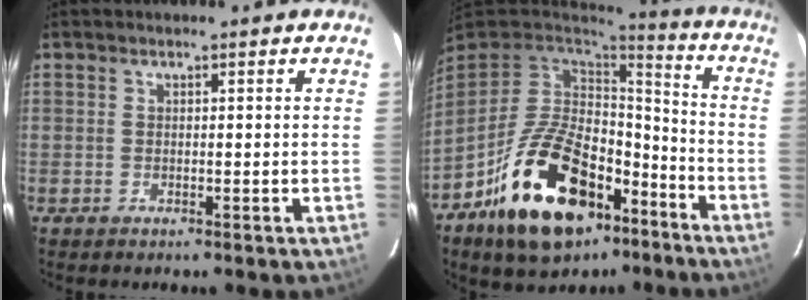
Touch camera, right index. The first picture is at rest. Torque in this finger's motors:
{"motor_torque": [0.87, -0.68, 1.06, 0.21]}